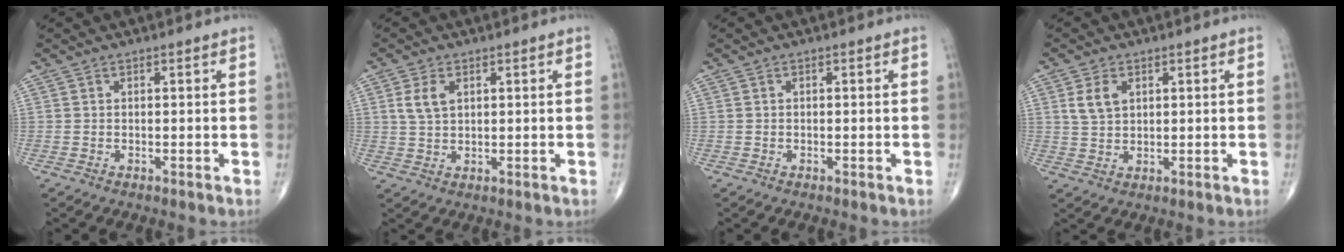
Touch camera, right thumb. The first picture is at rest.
{"total": 4.4, "force": [1.4, 2.8, 3.1], "torque": [-0.058, -0.002, 0.029]}
{"total": 0.0}
{"total": 4.6, "force": [1.7, 3.0, 3.1], "torque": [-0.053, -0.005, 0.036]}